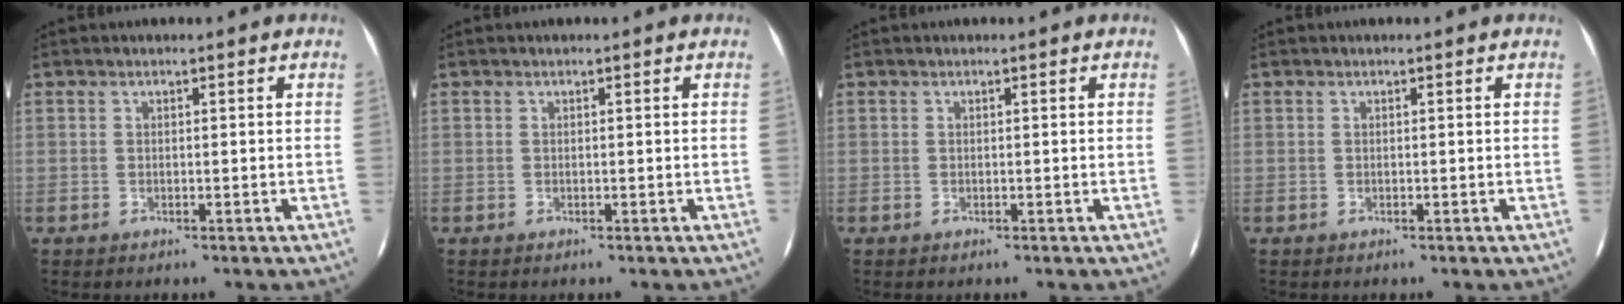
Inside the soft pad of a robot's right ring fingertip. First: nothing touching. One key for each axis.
{"total": 0.0}
{"total": 0.0}
{"total": 0.0}